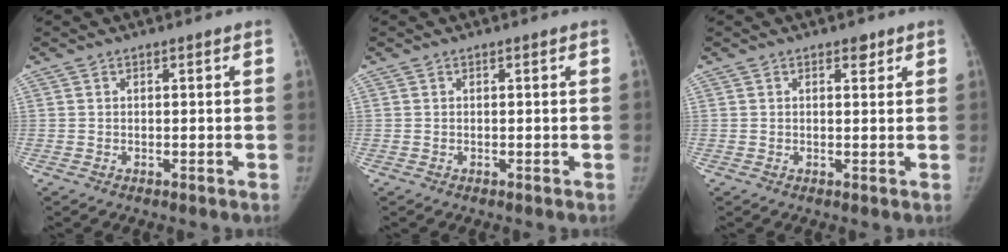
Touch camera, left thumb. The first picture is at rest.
{"total": 0.0}
{"total": 1.8, "force": [1.2, 1.0, 1.0], "torque": [-0.002, -0.005, 0.014]}